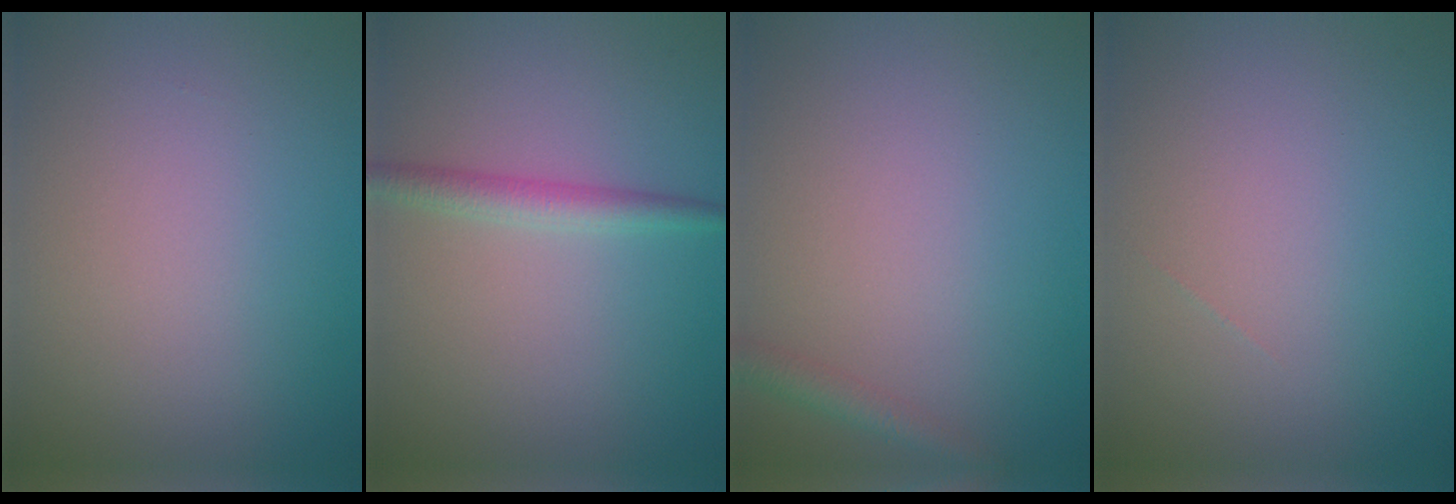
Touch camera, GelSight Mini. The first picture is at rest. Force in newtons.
{"total": 2.2, "press": 2.2, "slide": 0.0}
{"total": 1.7, "press": 1.7, "slide": 0.1}
{"total": 0.0}